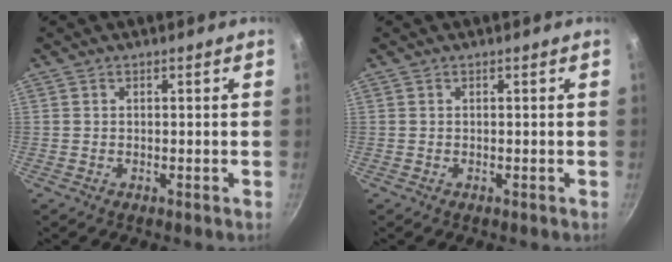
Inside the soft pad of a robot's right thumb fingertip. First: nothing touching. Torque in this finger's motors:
{"motor_torque": [-0.18, -0.19, 0.23, 0.00, 0.04]}